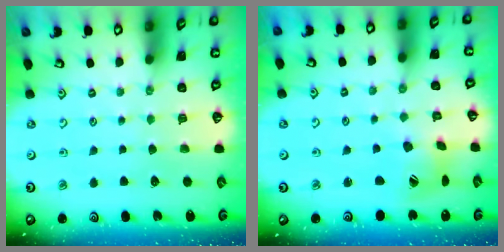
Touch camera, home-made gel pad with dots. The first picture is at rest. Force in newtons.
{"total": 10.5, "press": 10.5, "slide": 0.9}